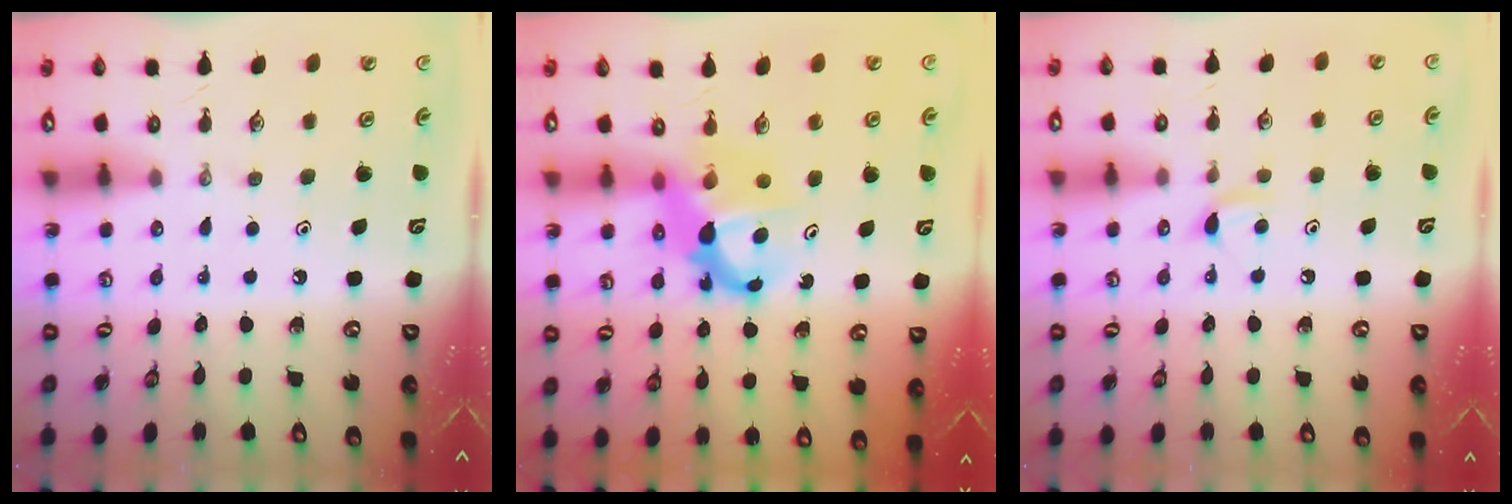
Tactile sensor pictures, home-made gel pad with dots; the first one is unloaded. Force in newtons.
{"total": 6.9, "press": 6.9, "slide": 0.5}
{"total": 4.3, "press": 4.2, "slide": 0.7}